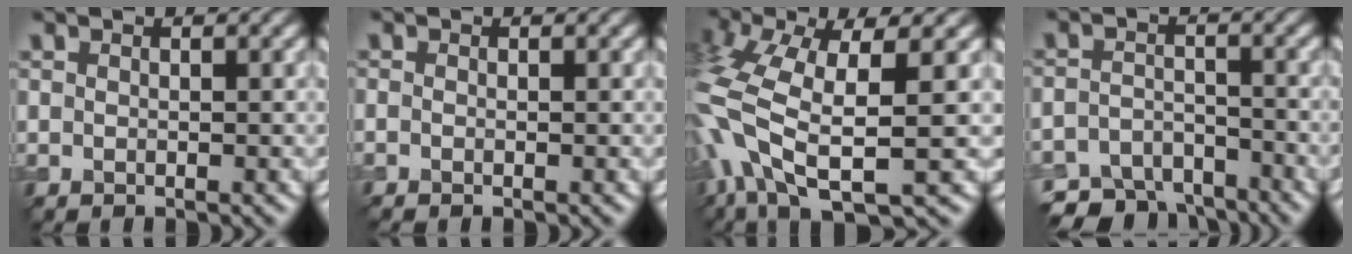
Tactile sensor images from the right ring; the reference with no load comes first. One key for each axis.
{"total": 0.6, "fx": -0.4, "fy": 0.2, "fz": 0.4, "tx": -0.008, "ty": -0.007, "tz": -0.007}
{"total": 11.6, "fx": -2.0, "fy": 4.7, "fz": 10.4, "tx": -0.246, "ty": -0.019, "tz": -0.034}
{"total": 6.2, "fx": -5.4, "fy": 2.6, "fz": 1.7, "tx": -0.028, "ty": -0.014, "tz": -0.096}